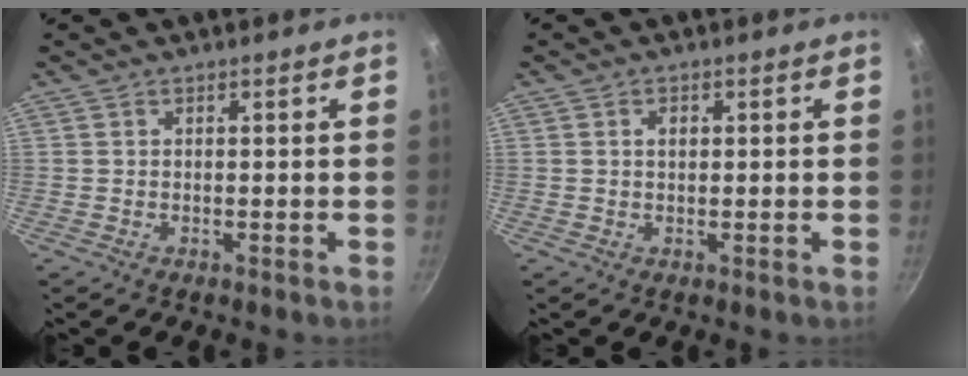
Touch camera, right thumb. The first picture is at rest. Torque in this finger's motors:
{"motor_torque": [-0.08, 0.31, 0.65, -0.18, -0.02]}